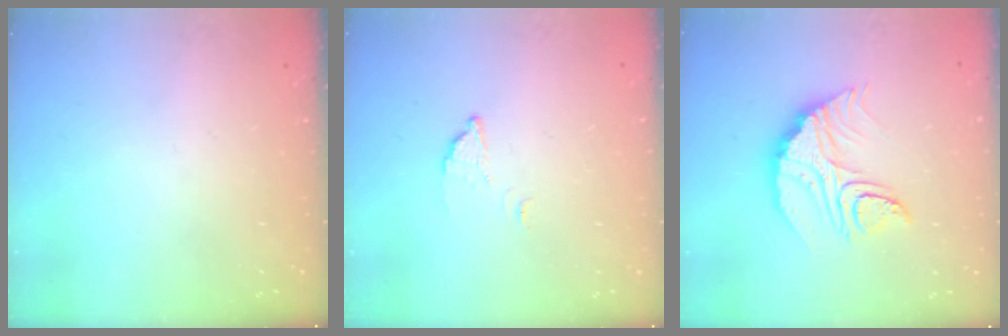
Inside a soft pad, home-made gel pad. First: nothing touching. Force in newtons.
{"total": 2.2, "press": 2.2, "slide": 0.1}
{"total": 12.5, "press": 12.5, "slide": 0.6}